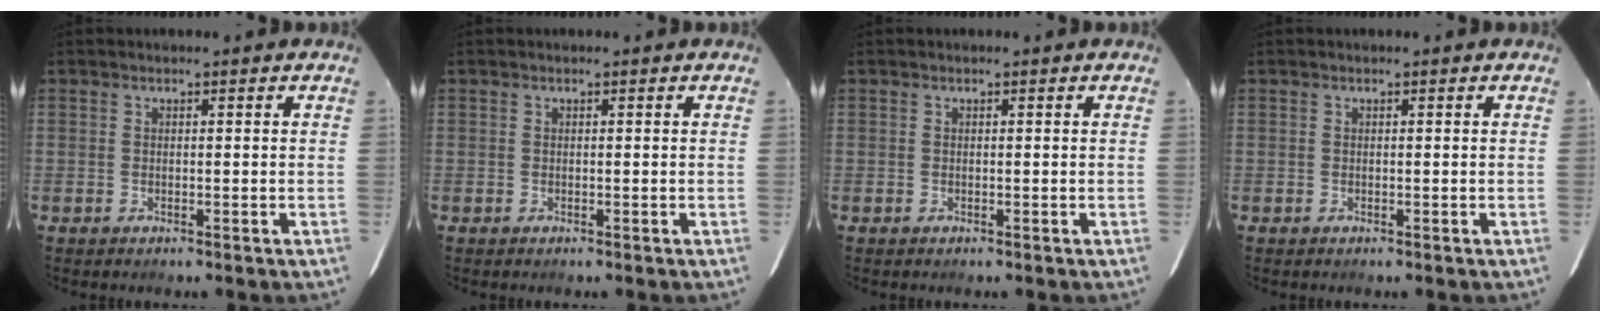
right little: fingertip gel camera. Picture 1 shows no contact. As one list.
[{"total": 0.0}, {"total": 0.0}, {"total": 0.0}]